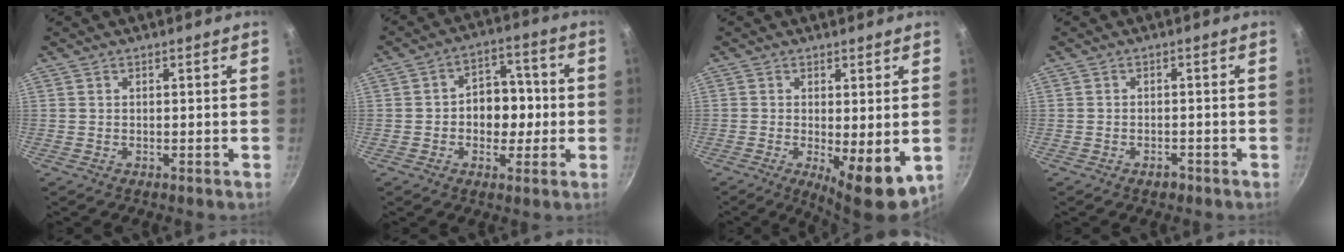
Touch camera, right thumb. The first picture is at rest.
{"total": 9.4, "force": [-0.7, 7.2, 6.0], "torque": [-0.028, 0.020, -0.019]}
{"total": 8.6, "force": [-1.2, 2.7, 8.1], "torque": [-0.104, -0.012, -0.006]}
{"total": 1.7, "force": [-1.2, 1.0, 0.8], "torque": [-0.008, 0.013, -0.014]}